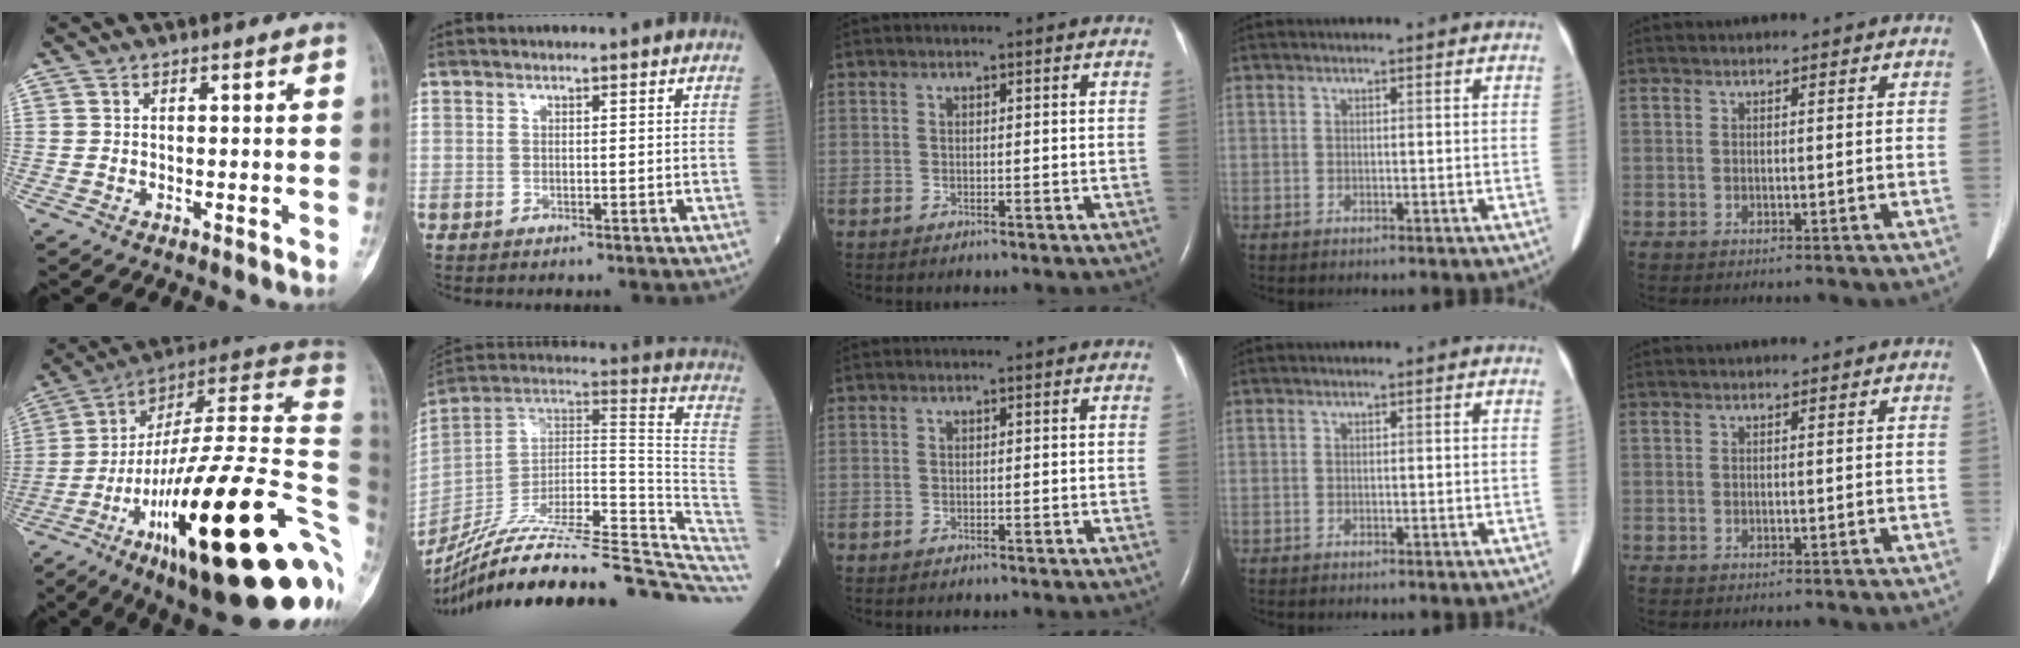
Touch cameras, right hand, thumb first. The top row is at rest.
{"thumb": {"total": 36.2, "force": [-9.2, 8.1, 34.0], "torque": [-0.437, 0.075, -0.148]}, "index": {"total": 32.8, "force": [-27.7, 3.6, 17.2], "torque": [-0.181, -0.013, -0.407]}}